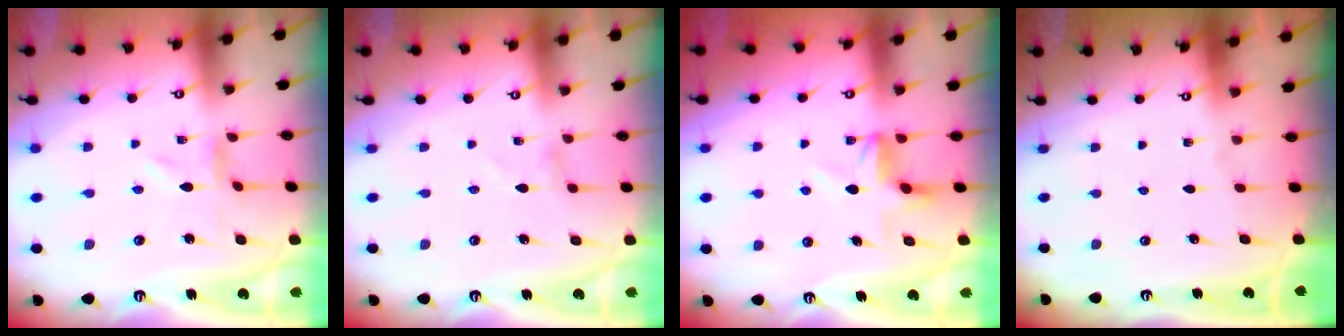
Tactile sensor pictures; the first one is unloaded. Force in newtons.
{"total": 1.2, "press": 1.2, "slide": 0.1}
{"total": 5.7, "press": 5.4, "slide": 1.9}
{"total": 0.0}